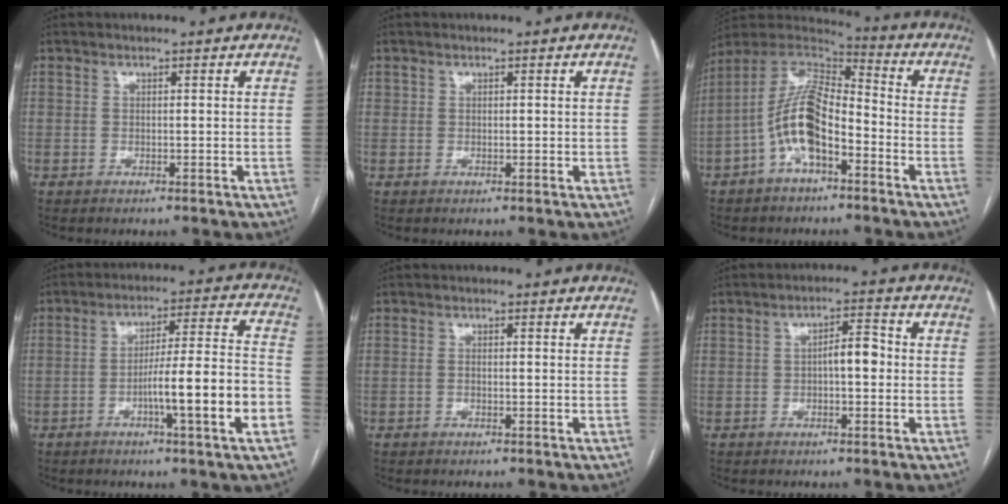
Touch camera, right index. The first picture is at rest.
{"total": 0.8, "force": [0.3, 0.8, 0.2], "torque": [0.008, 0.002, 0.002]}
{"total": 12.2, "force": [-4.5, 4.6, 10.4], "torque": [-0.215, 0.028, -0.084]}
{"total": 12.6, "force": [-4.5, -0.4, 11.8], "torque": [-0.184, 0.007, -0.071]}
{"total": 0.6, "force": [-0.3, 0.2, 0.4], "torque": [-0.005, 0.003, -0.007]}
{"total": 4.1, "force": [-0.4, 1.4, 3.8], "torque": [-0.058, 0.016, -0.007]}